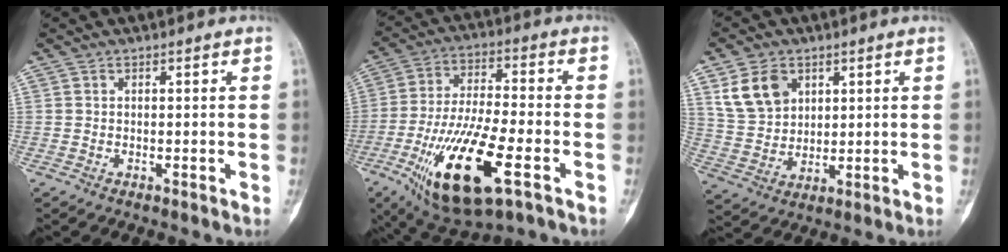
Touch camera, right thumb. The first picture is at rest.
{"total": 20.3, "force": [-8.1, 6.8, 17.4], "torque": [-0.342, 0.014, -0.132]}
{"total": 9.6, "force": [4.4, 6.9, 4.9], "torque": [-0.076, -0.015, 0.096]}